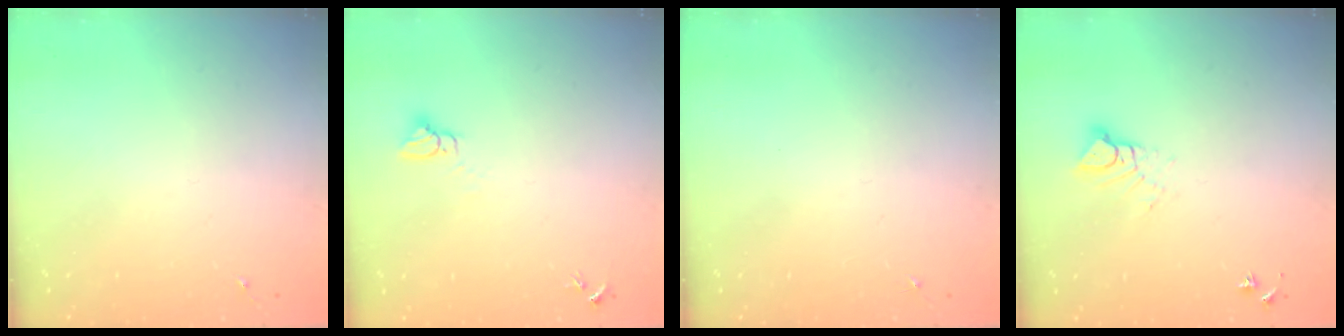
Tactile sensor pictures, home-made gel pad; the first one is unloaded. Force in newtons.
{"total": 3.0, "press": 3.0, "slide": 0.1}
{"total": 0.0}
{"total": 6.3, "press": 6.3, "slide": 0.1}